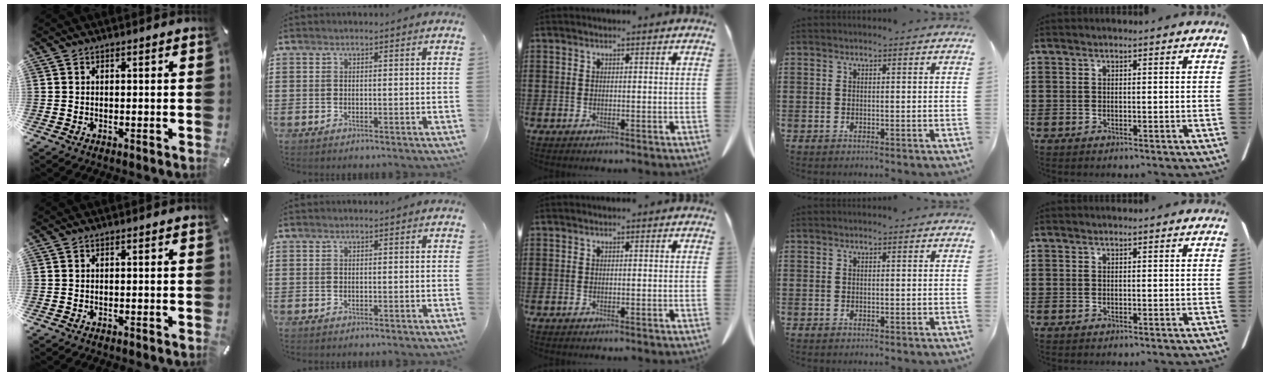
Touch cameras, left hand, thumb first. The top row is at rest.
{}